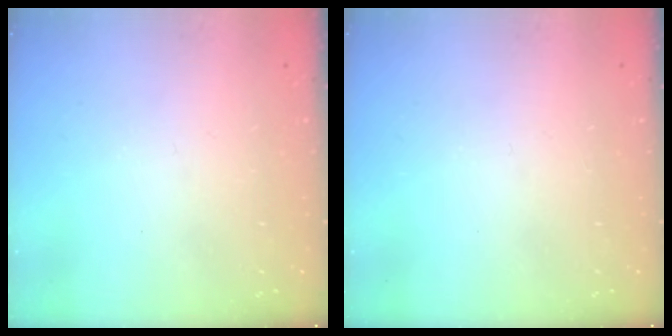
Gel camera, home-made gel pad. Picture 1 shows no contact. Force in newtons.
{"total": 0.0}